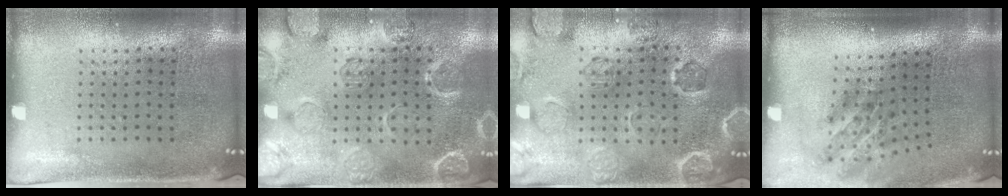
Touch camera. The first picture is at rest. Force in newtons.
{"total": 2.5, "press": 2.5, "slide": 0.2}
{"total": 1.0, "press": 0.9, "slide": 0.3}
{"total": 1.9, "press": 1.2, "slide": 1.5}